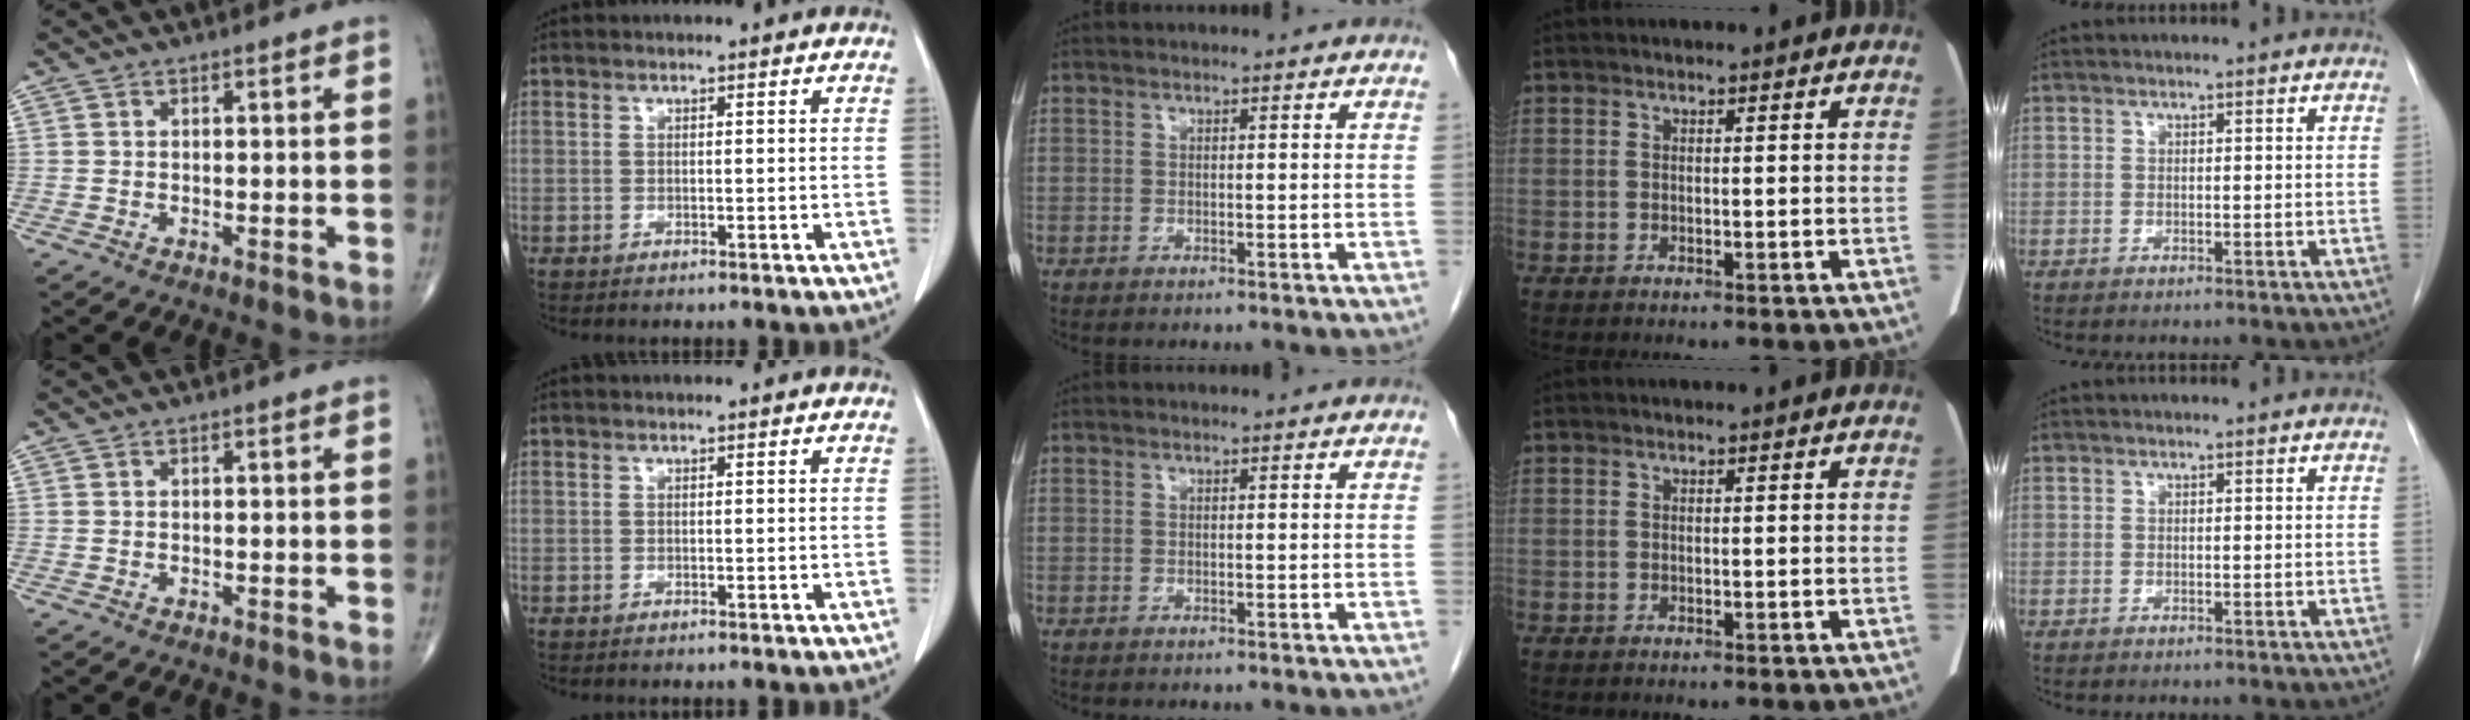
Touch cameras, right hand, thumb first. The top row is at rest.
{}